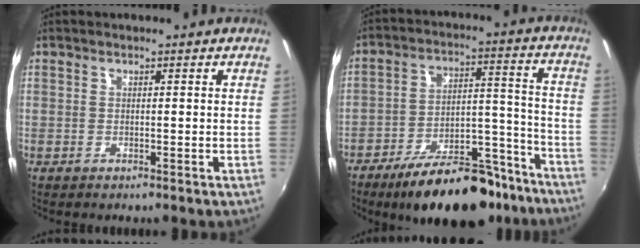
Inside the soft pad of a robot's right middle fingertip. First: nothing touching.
{"total": 20.8, "force": [-16.4, 7.6, 10.2], "torque": [-0.162, 0.024, -0.224]}